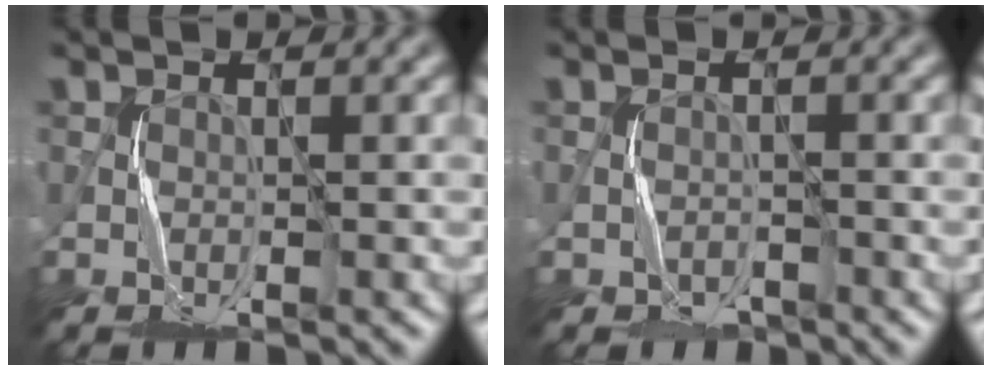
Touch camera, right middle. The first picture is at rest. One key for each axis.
{"total": 1.4, "fx": -1.2, "fy": 0.4, "fz": -0.5, "tx": 0.005, "ty": -0.008, "tz": -0.021}